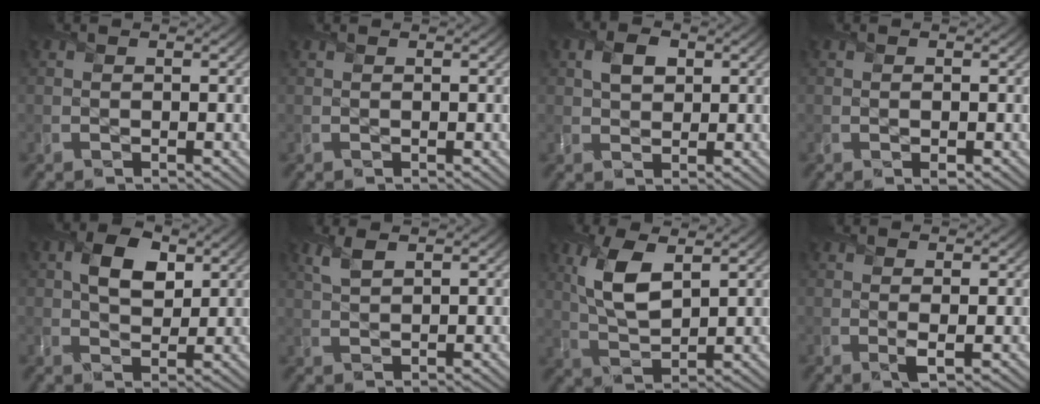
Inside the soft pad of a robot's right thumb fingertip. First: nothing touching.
{"total": 0.0}
{"total": 3.0, "force": [1.2, 2.1, 1.8], "torque": [-0.038, 0.002, 0.021]}
{"total": 0.5, "force": [-0.1, 0.1, 0.5], "torque": [-0.008, -0.003, -0.001]}
{"total": 5.8, "force": [2.2, 3.7, 4.0], "torque": [-0.073, 0.000, 0.035]}
{"total": 2.3, "force": [1.6, 0.7, 1.5], "torque": [-0.037, 0.002, 0.037]}
{"total": 8.0, "force": [3.2, 3.6, 6.4], "torque": [-0.144, 0.001, 0.062]}
{"total": 1.4, "force": [0.3, 0.3, 1.3], "torque": [-0.028, -0.003, 0.006]}